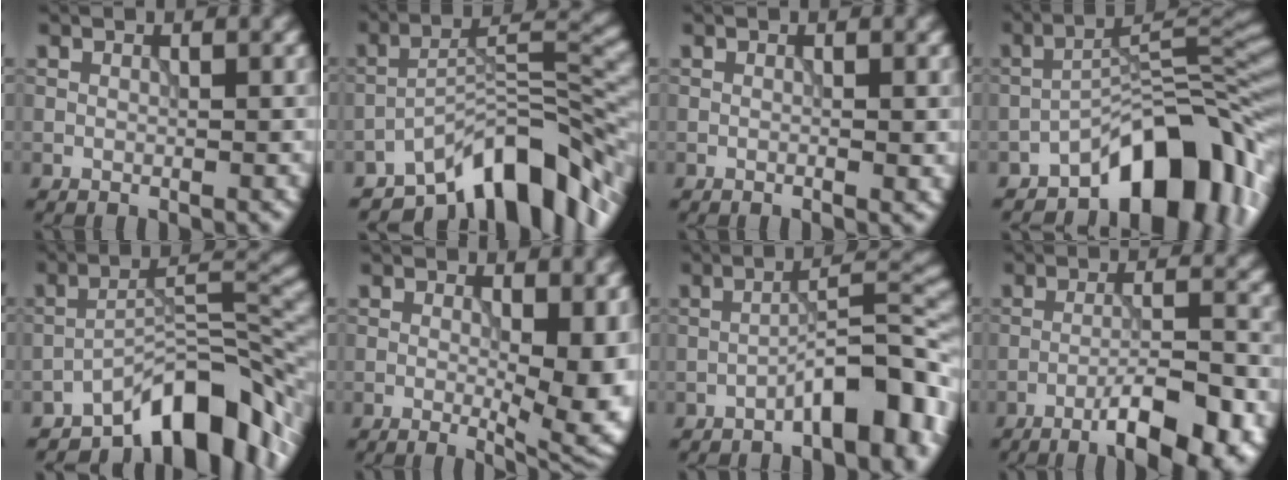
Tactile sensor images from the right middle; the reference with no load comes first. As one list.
[{"total": 10.6, "force": [-7.4, 3.6, 6.7], "torque": [-0.089, 0.008, -0.141]}, {"total": 0.8, "force": [-0.1, 0.1, 0.8], "torque": [-0.012, -0.004, -0.003]}, {"total": 10.9, "force": [-6.5, 4.4, 7.5], "torque": [-0.085, 0.014, -0.120]}, {"total": 9.7, "force": [-6.5, 3.3, 6.3], "torque": [-0.079, 0.011, -0.117]}, {"total": 8.9, "force": [-0.1, 3.9, 8.0], "torque": [-0.086, -0.004, -0.001]}, {"total": 7.4, "force": [-4.0, 2.1, 5.9], "torque": [-0.079, 0.023, -0.067]}, {"total": 7.8, "force": [-4.6, 1.5, 6.1], "torque": [-0.096, 0.009, -0.067]}]